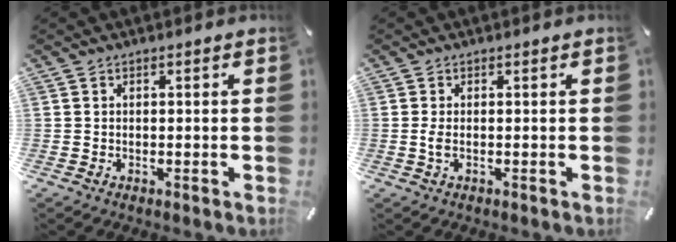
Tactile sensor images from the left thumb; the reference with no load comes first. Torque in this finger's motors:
{"motor_torque": [0.41, 0.33, 0.34, -0.07, 0.02]}